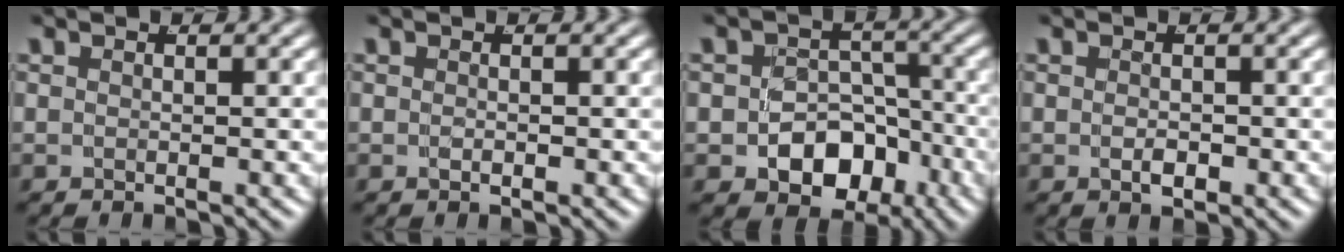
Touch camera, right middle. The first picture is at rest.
{"total": 0.5, "force": [-0.3, -0.3, 0.3], "torque": [-0.003, -0.004, -0.002]}
{"total": 7.0, "force": [-2.9, 5.7, 2.8], "torque": [-0.047, -0.035, -0.038]}
{"total": 0.9, "force": [-0.4, 0.2, 0.8], "torque": [-0.015, -0.010, 0.000]}